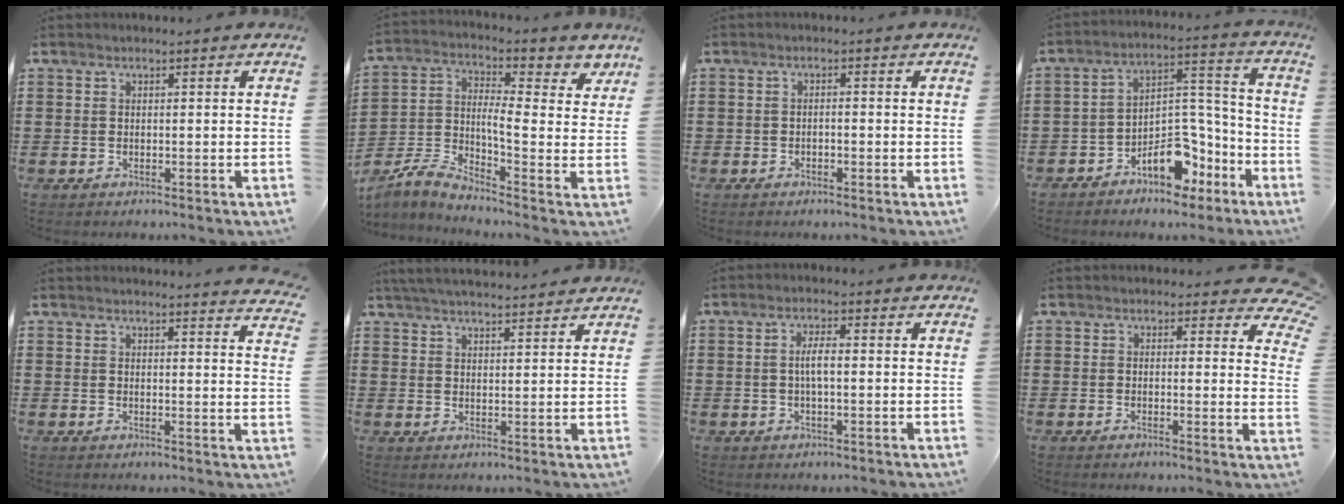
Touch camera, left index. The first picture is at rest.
{"total": 4.1, "force": [0.2, 1.9, 3.7], "torque": [-0.091, -0.027, -0.010]}
{"total": 0.9, "force": [-0.8, 0.3, 0.3], "torque": [-0.010, -0.003, -0.015]}
{"total": 8.5, "force": [-6.2, 4.4, 3.7], "torque": [-0.063, 0.024, -0.117]}
{"total": 3.0, "force": [2.9, -0.4, 0.4], "torque": [-0.010, -0.015, 0.054]}
{"total": 4.0, "force": [3.9, -0.3, 0.8], "torque": [-0.028, -0.013, 0.071]}
{"total": 3.1, "force": [-0.1, 0.8, 3.0], "torque": [-0.062, -0.003, -0.004]}
{"total": 2.7, "force": [2.2, 1.2, 1.2], "torque": [-0.017, -0.009, 0.036]}